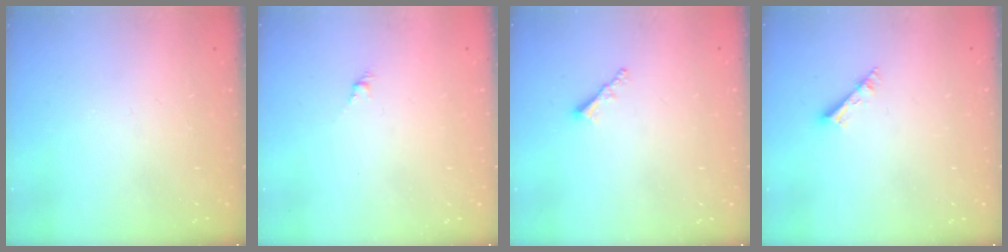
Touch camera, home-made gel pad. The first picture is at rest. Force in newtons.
{"total": 1.9, "press": 1.8, "slide": 0.7}
{"total": 1.9, "press": 1.9, "slide": 0.5}
{"total": 3.0, "press": 3.0, "slide": 0.4}